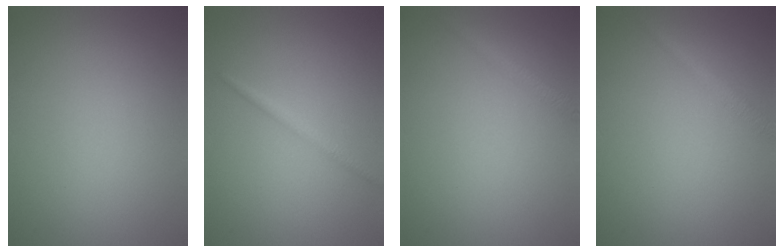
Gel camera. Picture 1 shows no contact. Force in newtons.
{"total": 1.3, "press": 1.3, "slide": 0.0}
{"total": 1.4, "press": 1.4, "slide": 0.0}
{"total": 1.3, "press": 1.3, "slide": 0.0}